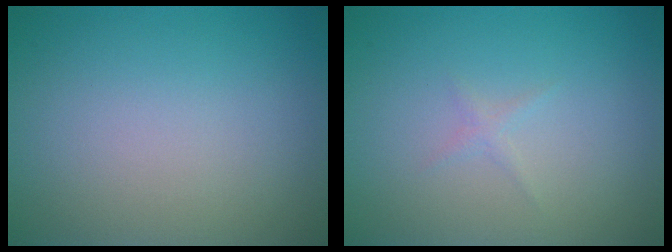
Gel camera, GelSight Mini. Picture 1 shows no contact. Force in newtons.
{"total": 0.6, "press": 0.6, "slide": 0.0}